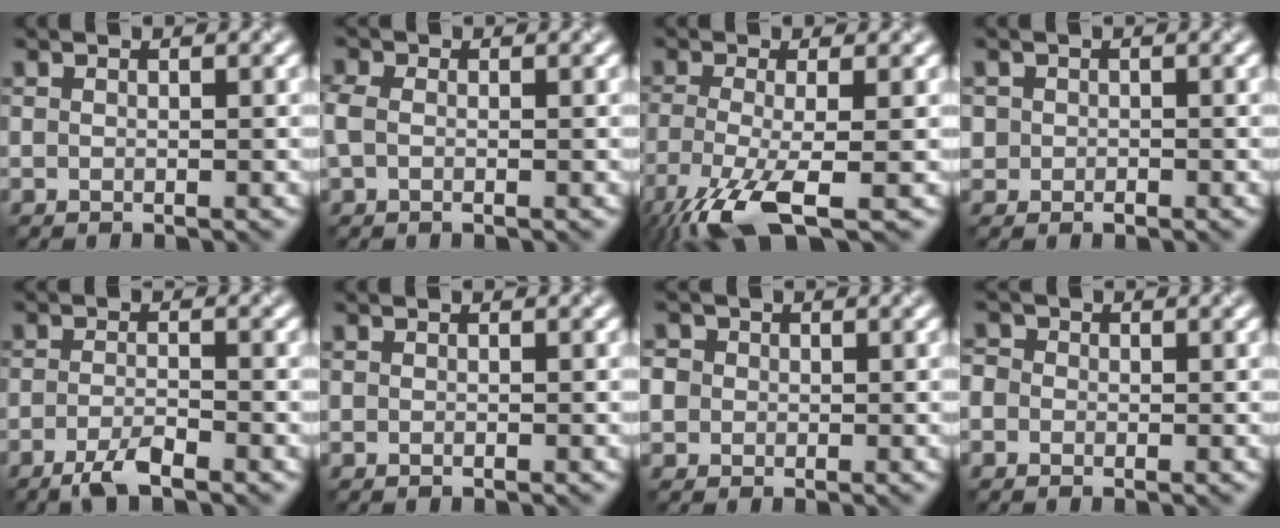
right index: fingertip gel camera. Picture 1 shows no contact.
{"total": 1.2, "force": [-0.3, 0.7, 0.9], "torque": [-0.032, 0.004, -0.012]}
{"total": 7.4, "force": [-4.6, 1.8, 5.6], "torque": [-0.130, -0.015, -0.090]}
{"total": 0.8, "force": [-0.2, 0.8, -0.3], "torque": [0.004, 0.001, -0.004]}
{"total": 2.6, "force": [-2.0, 0.3, 1.6], "torque": [-0.042, 0.003, -0.046]}
{"total": 0.0}
{"total": 2.8, "force": [0.5, 2.6, 0.6], "torque": [-0.015, 0.018, -0.007]}
{"total": 1.3, "force": [-0.4, 1.2, 0.1], "torque": [-0.003, 0.005, -0.017]}